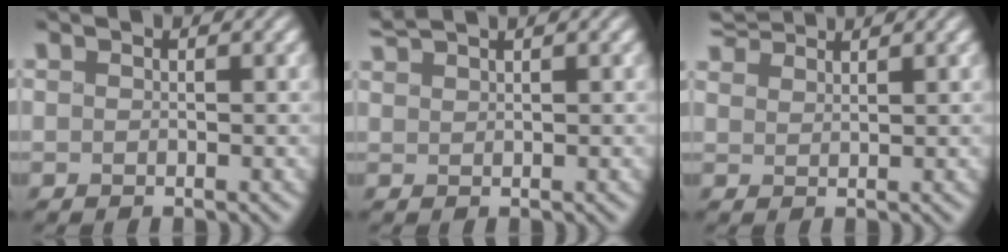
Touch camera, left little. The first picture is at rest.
{"total": 1.9, "force": [1.8, -0.1, 0.7], "torque": [-0.021, 0.015, 0.038]}
{"total": 3.2, "force": [3.0, 0.5, 1.0], "torque": [-0.029, 0.021, 0.058]}